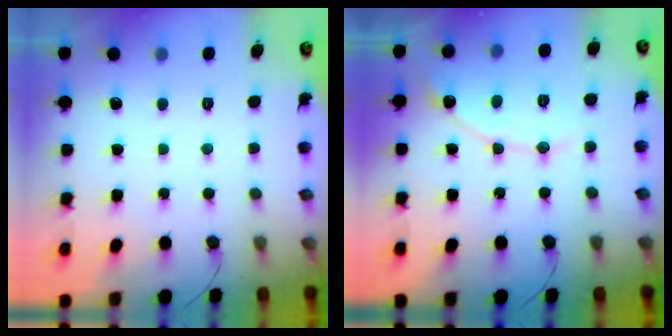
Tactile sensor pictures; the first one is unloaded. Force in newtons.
{"total": 9.2, "press": 9.2, "slide": 0.7}